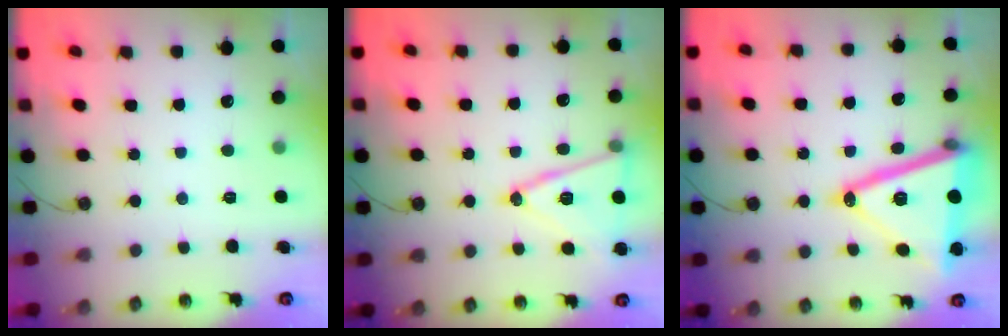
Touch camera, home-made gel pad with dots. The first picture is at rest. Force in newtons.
{"total": 15.0, "press": 14.6, "slide": 3.4}
{"total": 23.6, "press": 23.3, "slide": 3.6}